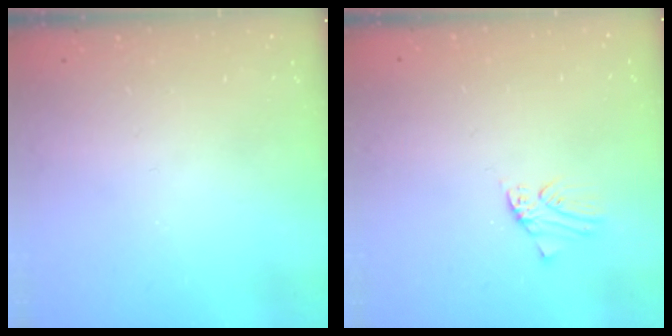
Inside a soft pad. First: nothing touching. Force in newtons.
{"total": 0.0}